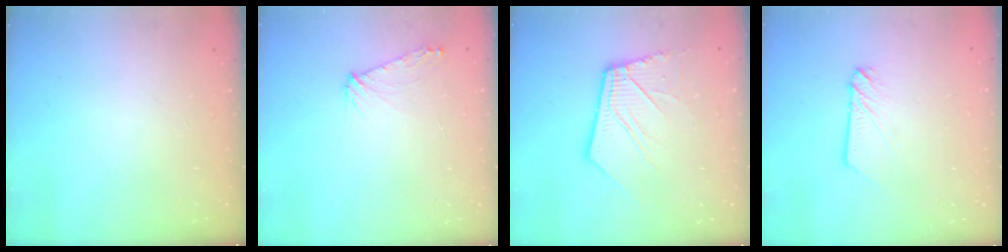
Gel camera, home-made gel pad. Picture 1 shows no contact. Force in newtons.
{"total": 6.6, "press": 6.6, "slide": 0.9}
{"total": 12.4, "press": 12.3, "slide": 1.7}
{"total": 3.0, "press": 3.0, "slide": 0.2}